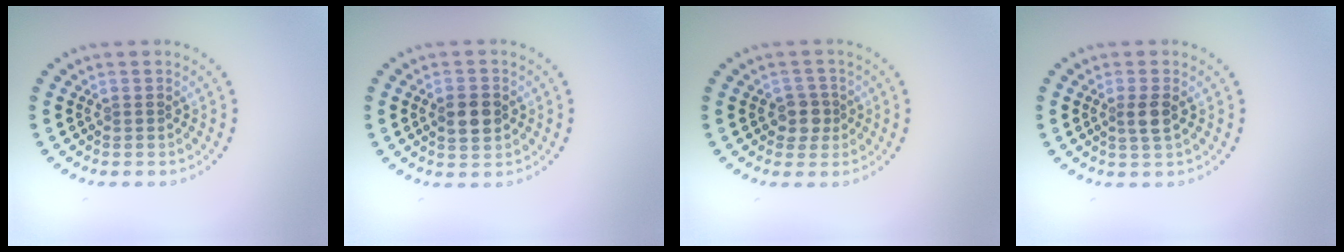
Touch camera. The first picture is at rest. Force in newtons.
{"total": 3.0, "press": 3.0, "slide": 0.1}
{"total": 2.1, "press": 1.8, "slide": 1.0}
{"total": 1.7, "press": 1.5, "slide": 0.8}